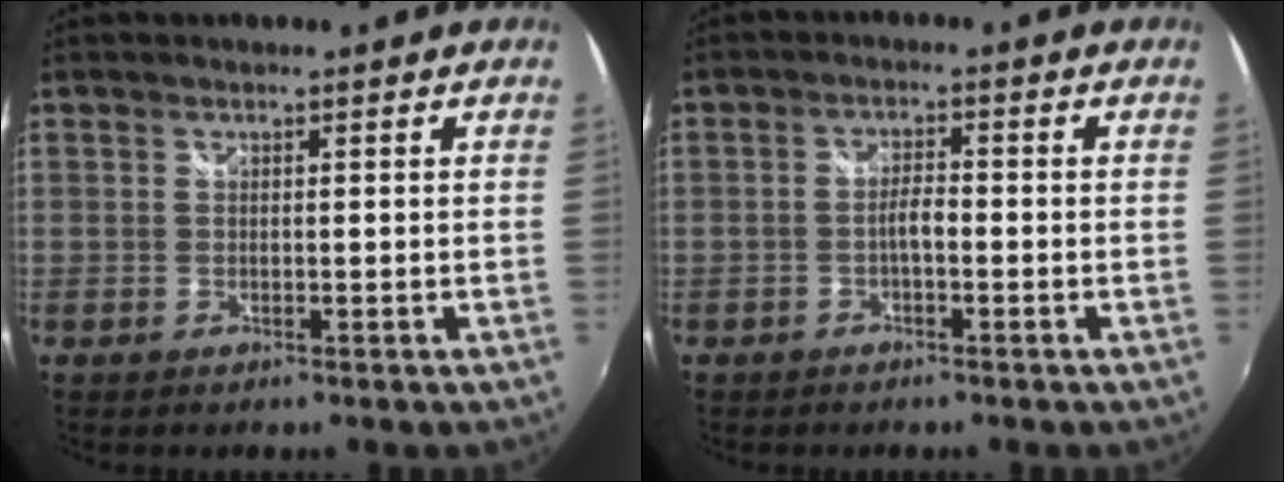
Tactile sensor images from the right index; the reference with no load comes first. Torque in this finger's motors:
{"motor_torque": [0.48, -0.16, 0.24, 0.07]}